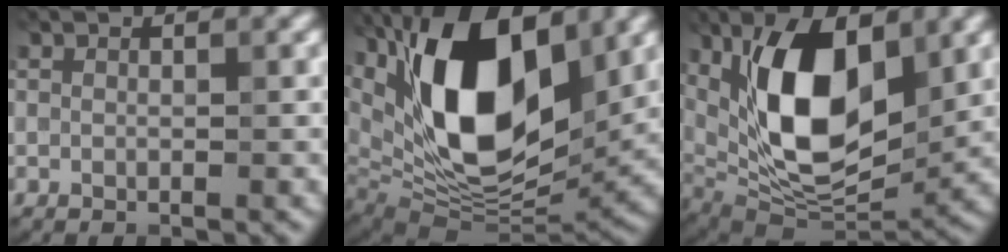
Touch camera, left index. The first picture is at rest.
{"total": 15.4, "force": [5.1, 7.7, 12.3], "torque": [-0.208, 0.001, 0.087]}
{"total": 11.8, "force": [3.0, 5.7, 9.9], "torque": [-0.167, -0.008, 0.049]}